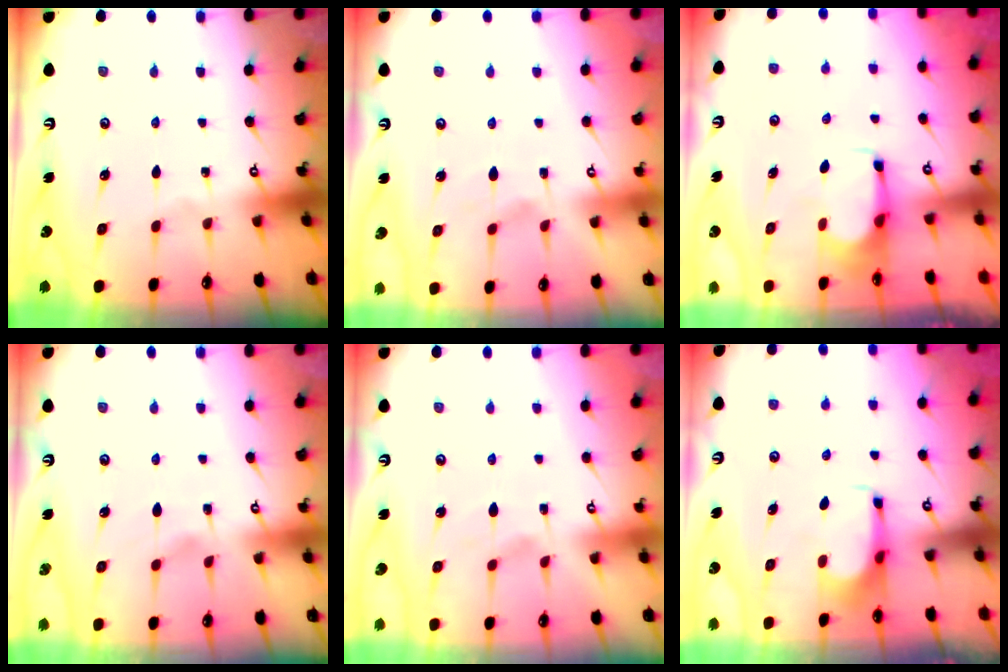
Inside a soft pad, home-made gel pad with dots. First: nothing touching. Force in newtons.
{"total": 2.4, "press": 2.1, "slide": 1.1}
{"total": 1.7, "press": 1.6, "slide": 0.5}
{"total": 1.4, "press": 0.9, "slide": 1.0}
{"total": 2.4, "press": 2.1, "slide": 1.1}
{"total": 2.0, "press": 2.0, "slide": 0.2}